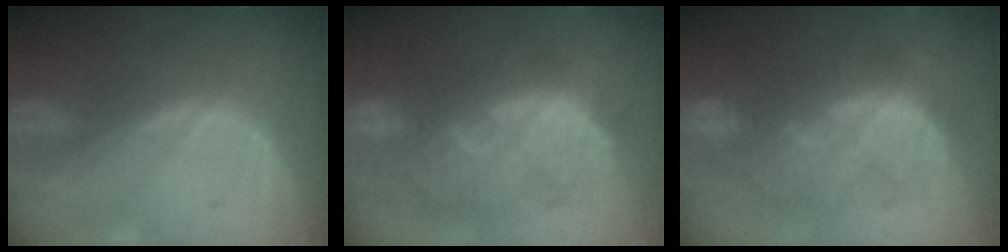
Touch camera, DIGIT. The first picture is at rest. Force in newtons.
{"total": 11.0, "press": 10.5, "slide": 3.0}
{"total": 9.1, "press": 9.1, "slide": 0.6}